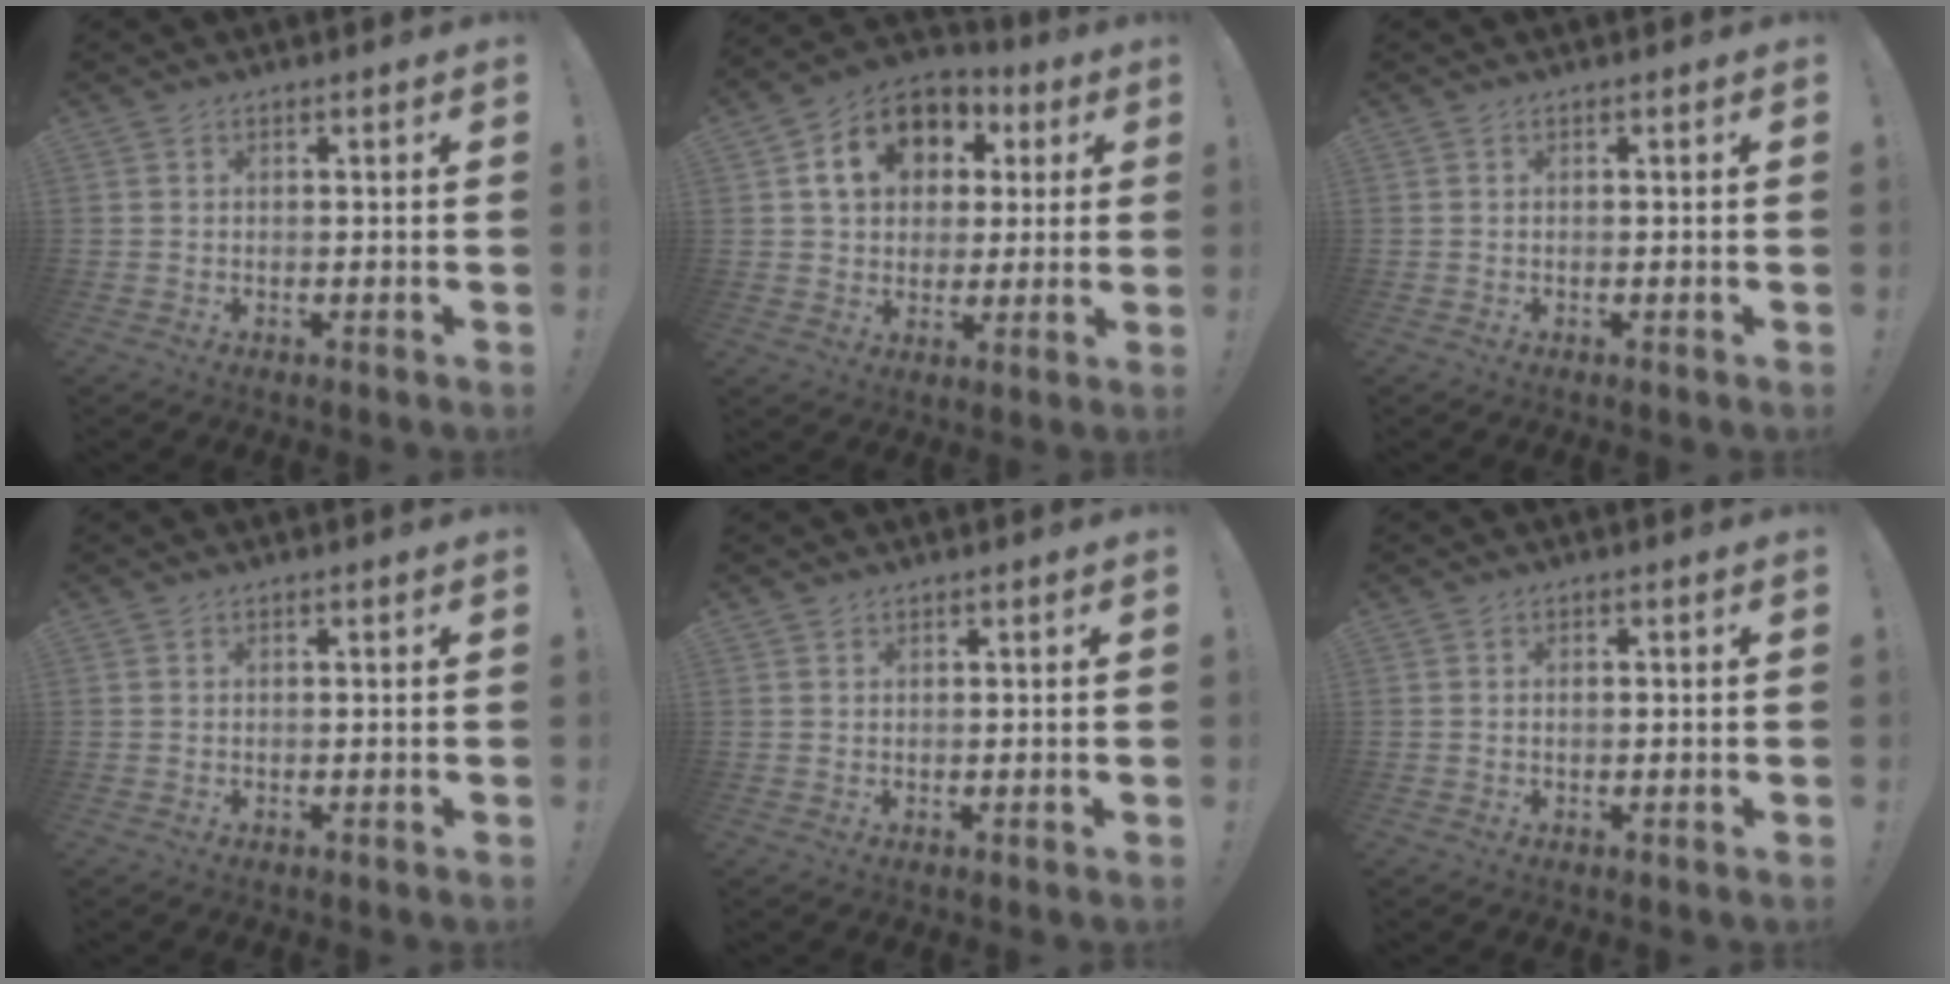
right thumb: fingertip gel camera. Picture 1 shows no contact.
{"total": 14.9, "force": [4.9, 11.9, 7.5], "torque": [-0.106, -0.002, 0.097]}
{"total": 0.0}
{"total": 0.0}
{"total": 0.7, "force": [0.6, 0.3, 0.0], "torque": [0.006, -0.002, 0.011]}
{"total": 0.5, "force": [0.0, 0.4, 0.2], "torque": [-0.012, 0.006, 0.001]}